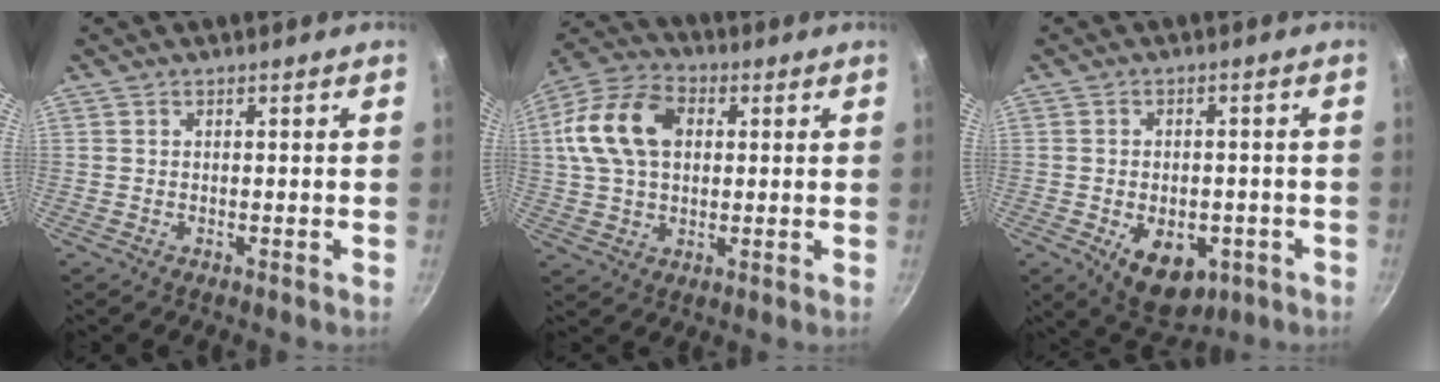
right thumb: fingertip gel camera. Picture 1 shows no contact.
{"total": 15.5, "force": [3.0, 10.7, 10.8], "torque": [-0.191, 0.019, 0.042]}
{"total": 10.6, "force": [-3.5, 6.8, 7.3], "torque": [-0.076, 0.005, -0.033]}